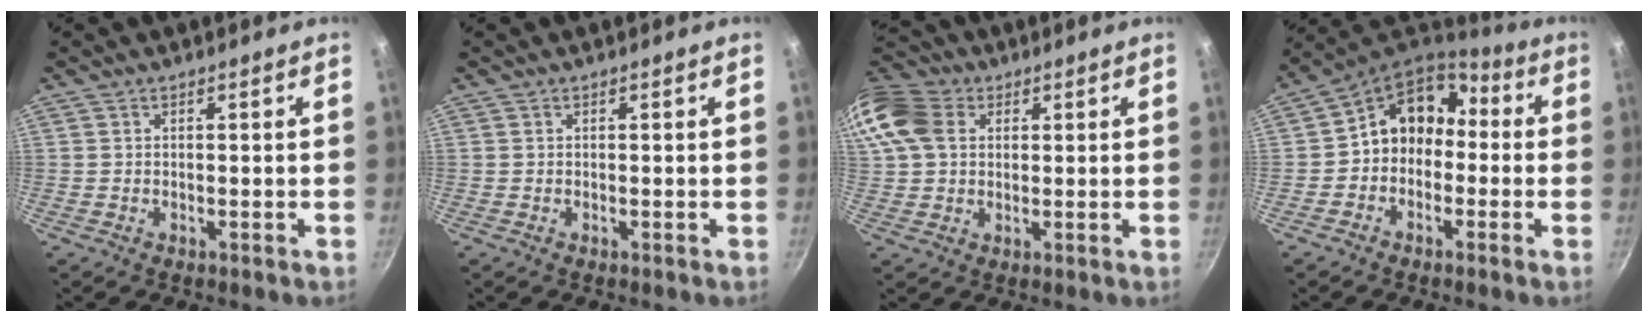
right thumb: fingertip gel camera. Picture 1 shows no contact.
{"total": 0.0}
{"total": 18.2, "force": [5.4, 14.0, 10.2], "torque": [-0.246, 0.035, 0.091]}
{"total": 11.4, "force": [-0.8, 9.5, 6.2], "torque": [-0.065, 0.058, -0.035]}